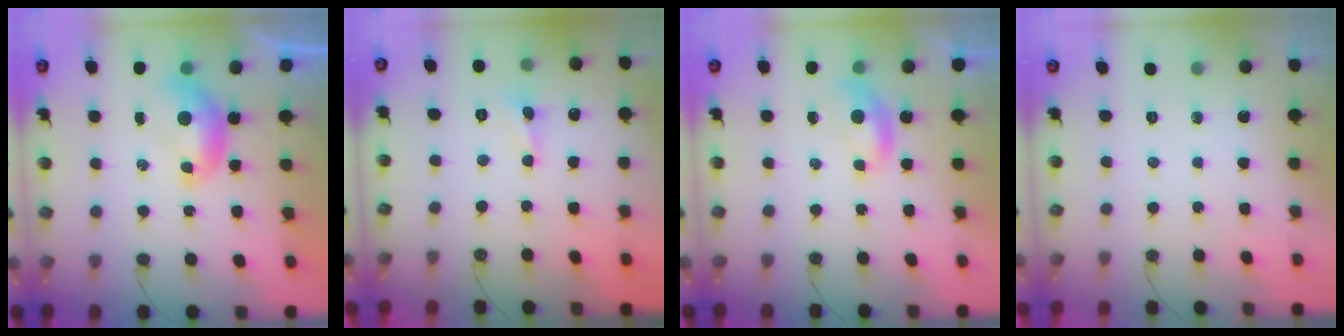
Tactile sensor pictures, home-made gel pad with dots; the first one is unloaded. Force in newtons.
{"total": 0.0}
{"total": 0.5, "press": 0.4, "slide": 0.4}
{"total": 0.0}